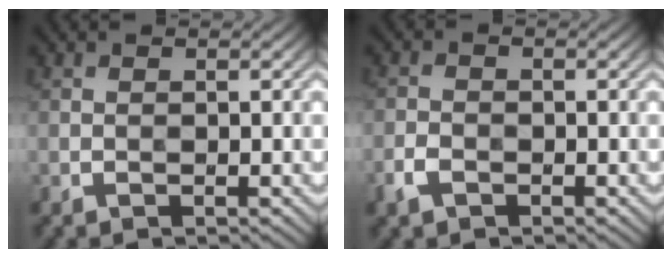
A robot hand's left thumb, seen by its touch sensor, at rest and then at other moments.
{"total": 2.4, "force": [-1.4, 1.5, 1.3], "torque": [-0.030, -0.003, -0.033]}